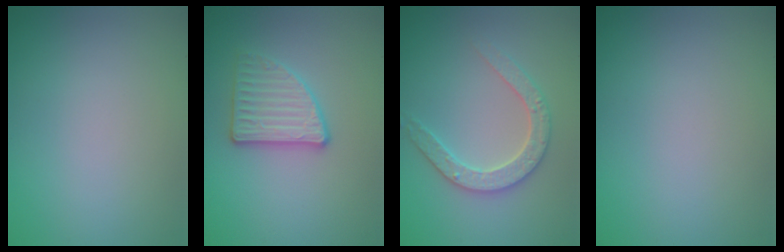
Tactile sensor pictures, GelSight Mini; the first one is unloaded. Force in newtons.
{"total": 2.9, "press": 2.8, "slide": 0.7}
{"total": 2.9, "press": 2.9, "slide": 0.5}
{"total": 0.0}